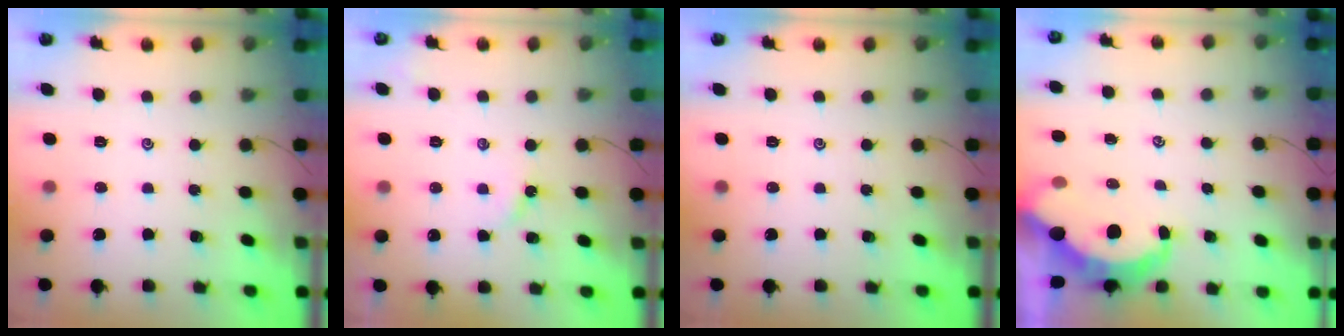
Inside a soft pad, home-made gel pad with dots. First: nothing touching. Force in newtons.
{"total": 2.5, "press": 2.5, "slide": 0.4}
{"total": 0.0}
{"total": 7.3, "press": 7.2, "slide": 0.9}